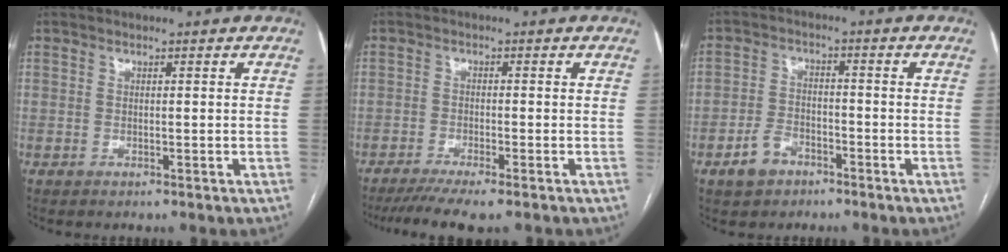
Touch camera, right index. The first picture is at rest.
{"total": 6.8, "force": [-5.3, 0.4, 4.2], "torque": [-0.064, -0.014, -0.087]}
{"total": 5.1, "force": [-3.1, 3.2, 2.4], "torque": [-0.053, 0.008, -0.051]}